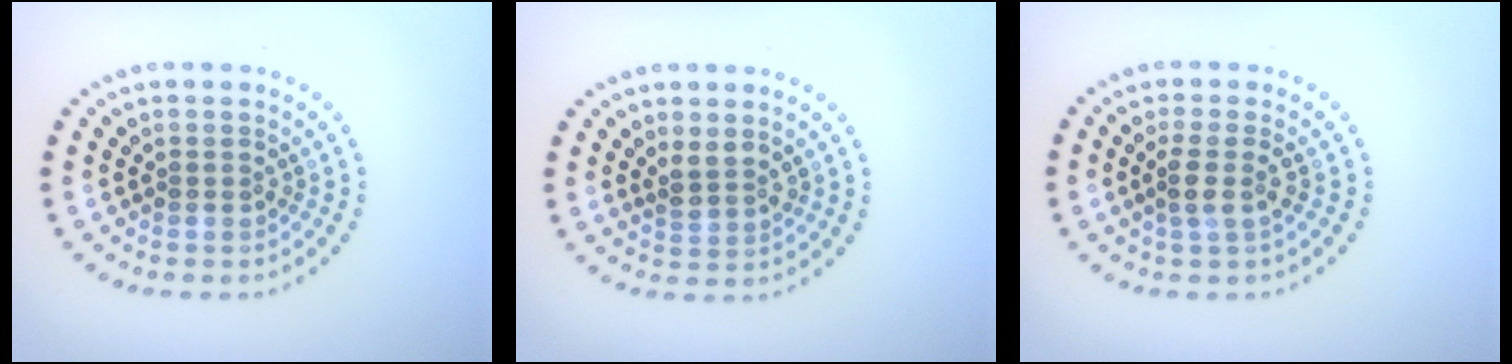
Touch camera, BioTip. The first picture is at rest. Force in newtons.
{"total": 1.5, "press": 1.3, "slide": 0.8}
{"total": 1.9, "press": 1.6, "slide": 1.2}